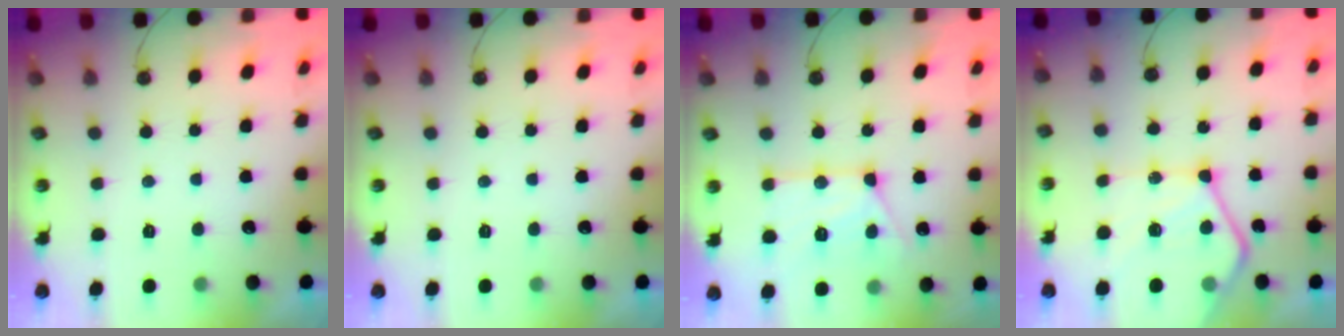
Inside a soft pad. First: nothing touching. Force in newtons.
{"total": 0.0}
{"total": 14.7, "press": 14.6, "slide": 1.5}
{"total": 18.8, "press": 18.7, "slide": 2.2}